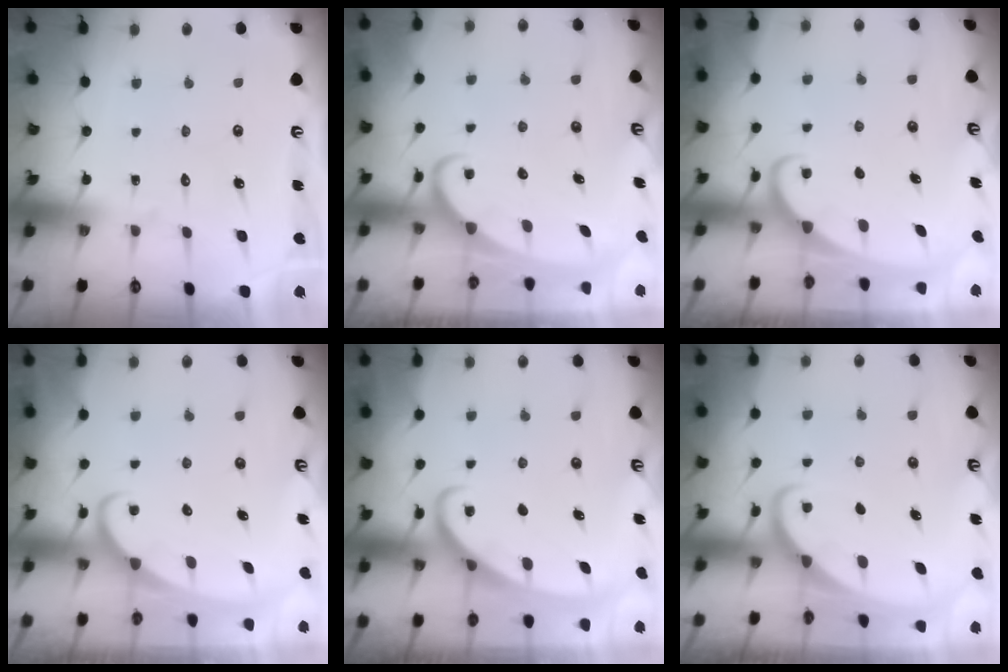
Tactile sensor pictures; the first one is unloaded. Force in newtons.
{"total": 3.8, "press": 3.8, "slide": 0.4}
{"total": 1.9, "press": 1.9, "slide": 0.1}
{"total": 2.4, "press": 2.4, "slide": 0.3}
{"total": 2.6, "press": 2.6, "slide": 0.3}
{"total": 2.7, "press": 2.7, "slide": 0.4}